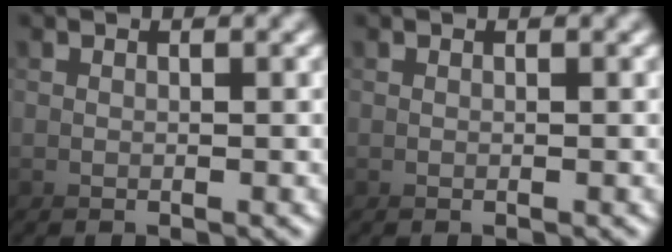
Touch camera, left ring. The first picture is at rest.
{"total": 0.0}